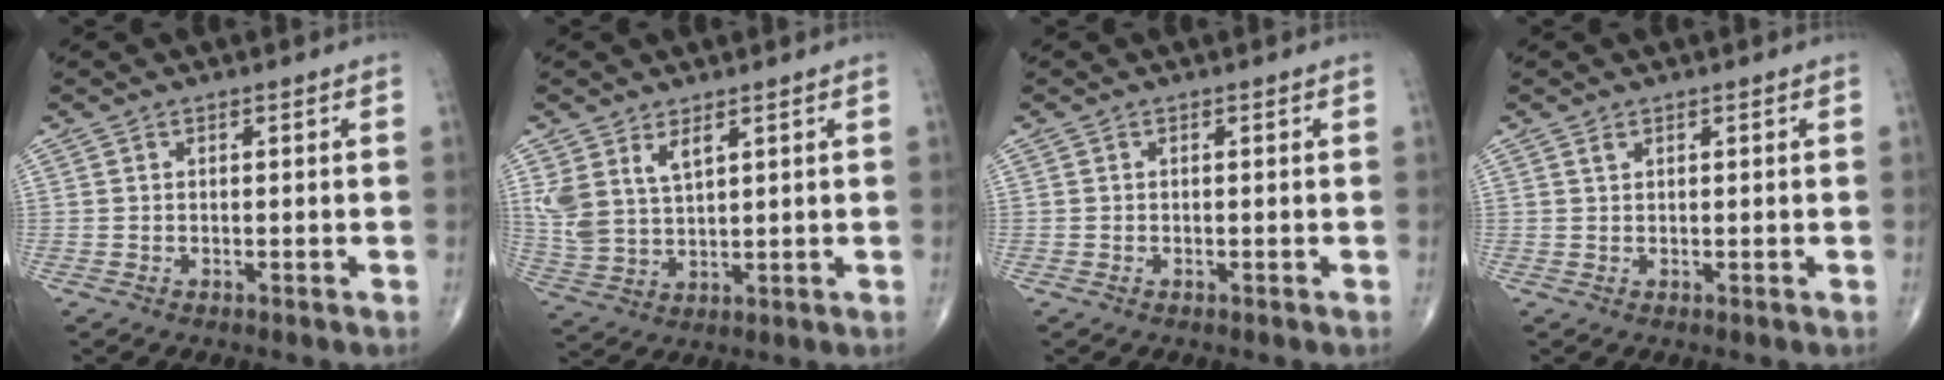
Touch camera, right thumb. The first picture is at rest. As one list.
[{"total": 7.3, "force": [3.6, 3.7, 5.1], "torque": [-0.102, -0.014, 0.083]}, {"total": 0.0}, {"total": 0.7, "force": [0.5, 0.4, 0.4], "torque": [-0.006, 0.000, 0.011]}]